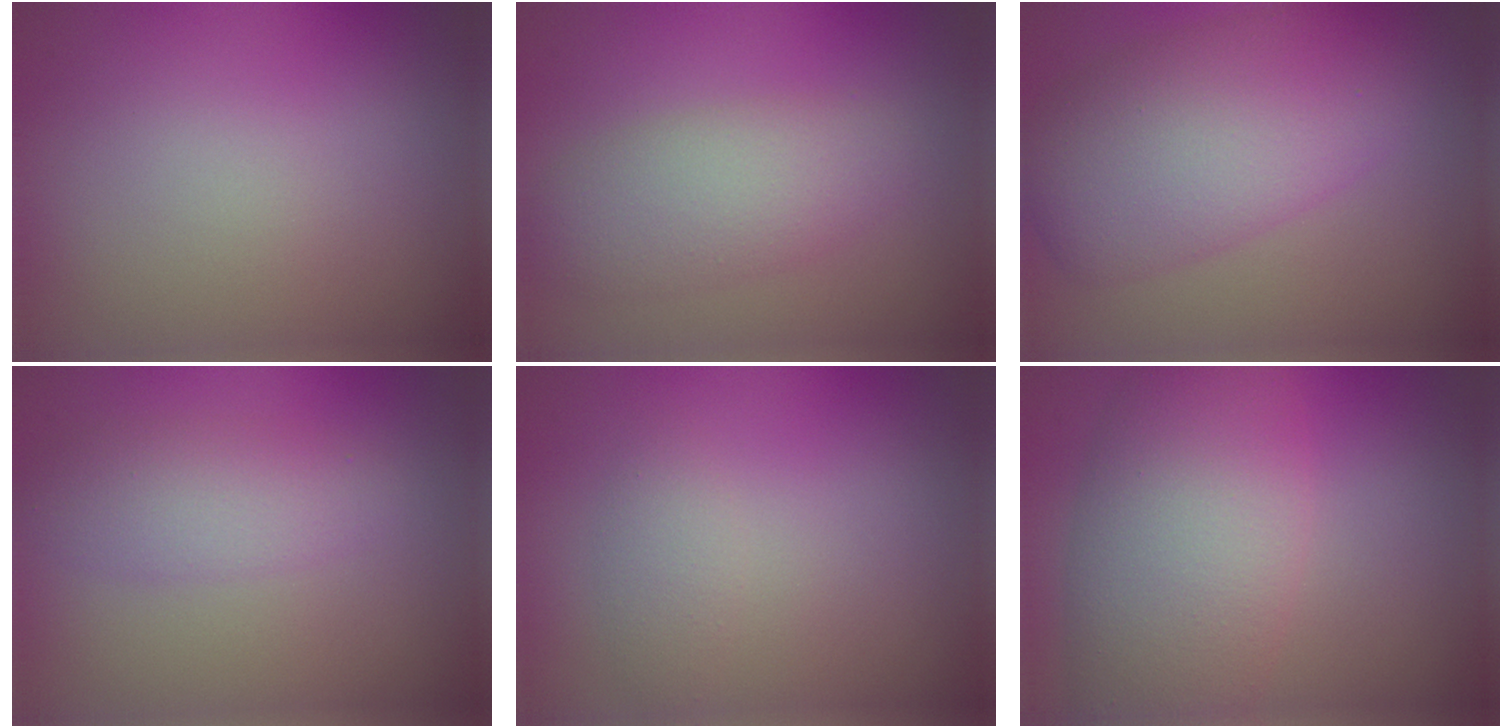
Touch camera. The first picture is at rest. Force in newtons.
{"total": 3.8, "press": 3.8, "slide": 0.1}
{"total": 8.4, "press": 8.4, "slide": 0.2}
{"total": 2.8, "press": 2.8, "slide": 0.1}
{"total": 1.5, "press": 1.5, "slide": 0.1}
{"total": 8.8, "press": 8.8, "slide": 0.5}